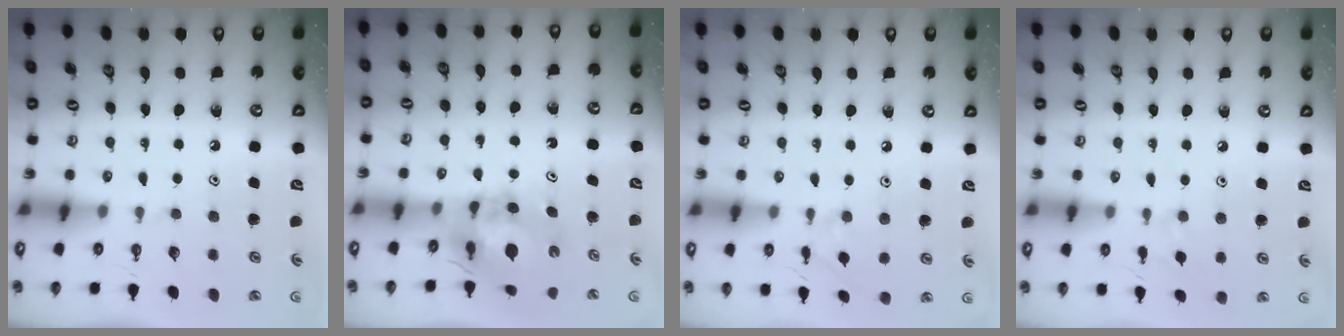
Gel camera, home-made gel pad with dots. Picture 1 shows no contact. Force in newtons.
{"total": 10.3, "press": 10.2, "slide": 1.4}
{"total": 2.2, "press": 2.1, "slide": 0.5}
{"total": 4.3, "press": 4.2, "slide": 0.8}